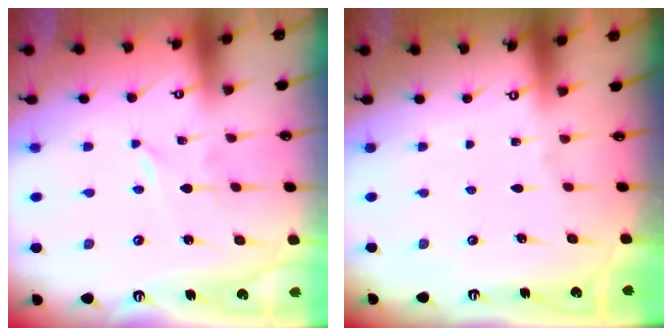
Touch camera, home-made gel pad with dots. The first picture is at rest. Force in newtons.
{"total": 0.0}